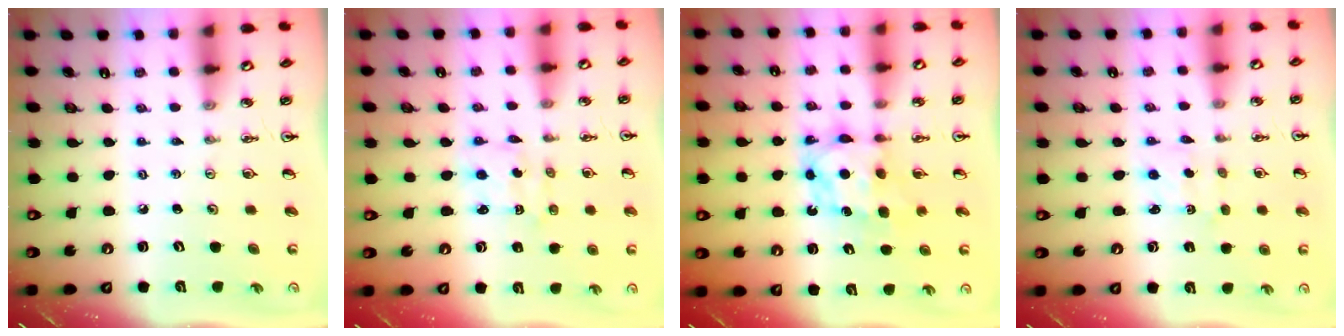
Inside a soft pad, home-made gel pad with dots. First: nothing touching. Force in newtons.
{"total": 1.9, "press": 1.9, "slide": 0.4}
{"total": 7.0, "press": 7.0, "slide": 0.4}
{"total": 1.5, "press": 1.3, "slide": 0.7}